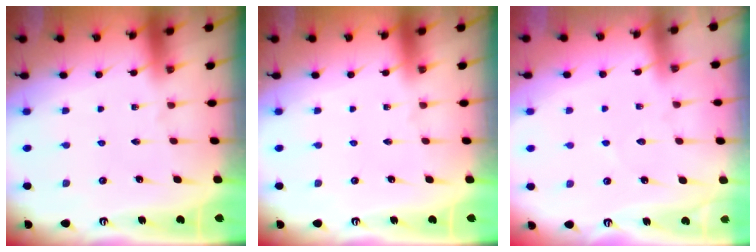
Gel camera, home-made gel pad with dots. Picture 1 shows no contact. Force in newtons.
{"total": 0.0}
{"total": 4.9, "press": 4.9, "slide": 0.7}